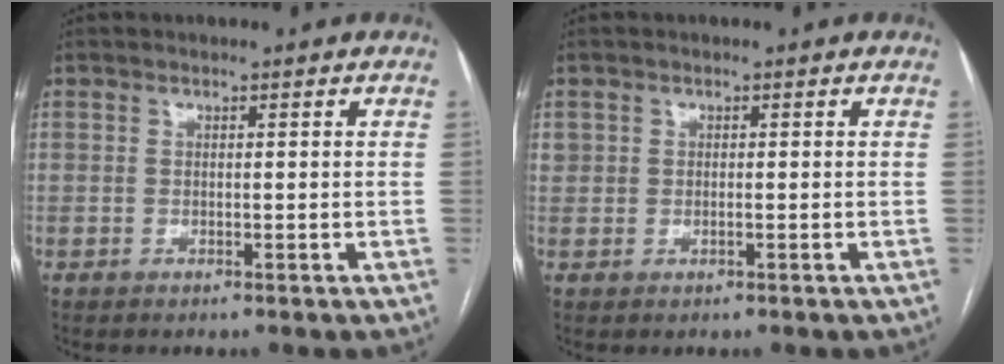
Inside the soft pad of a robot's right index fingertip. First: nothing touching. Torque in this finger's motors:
{"motor_torque": [0.10, -0.02, 0.04, 0.05]}